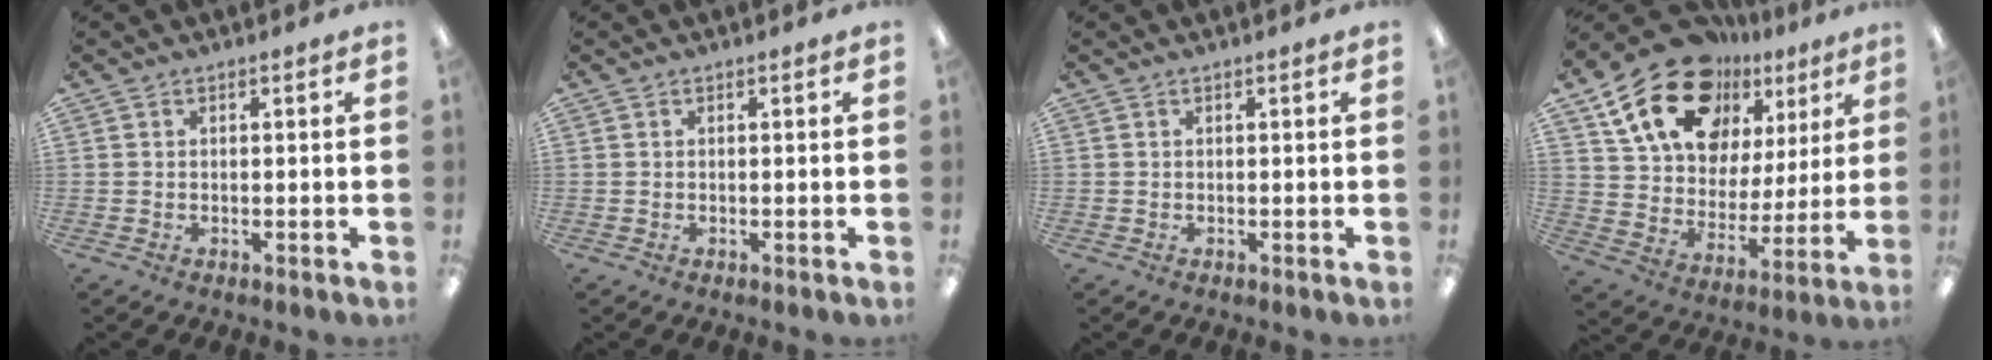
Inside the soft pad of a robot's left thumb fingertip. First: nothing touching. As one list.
[{"total": 0.0}, {"total": 0.0}, {"total": 19.5, "force": [13.2, 11.5, 8.5], "torque": [-0.161, -0.077, 0.240]}]